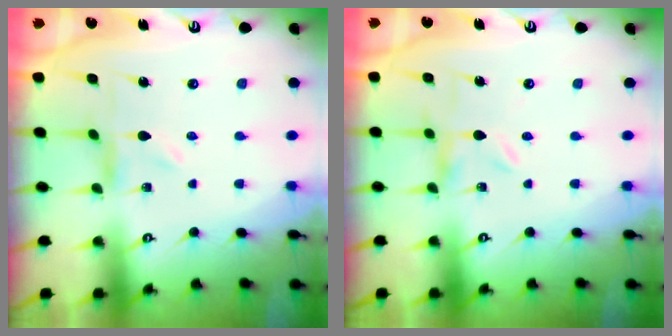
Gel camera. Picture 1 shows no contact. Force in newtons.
{"total": 0.0}